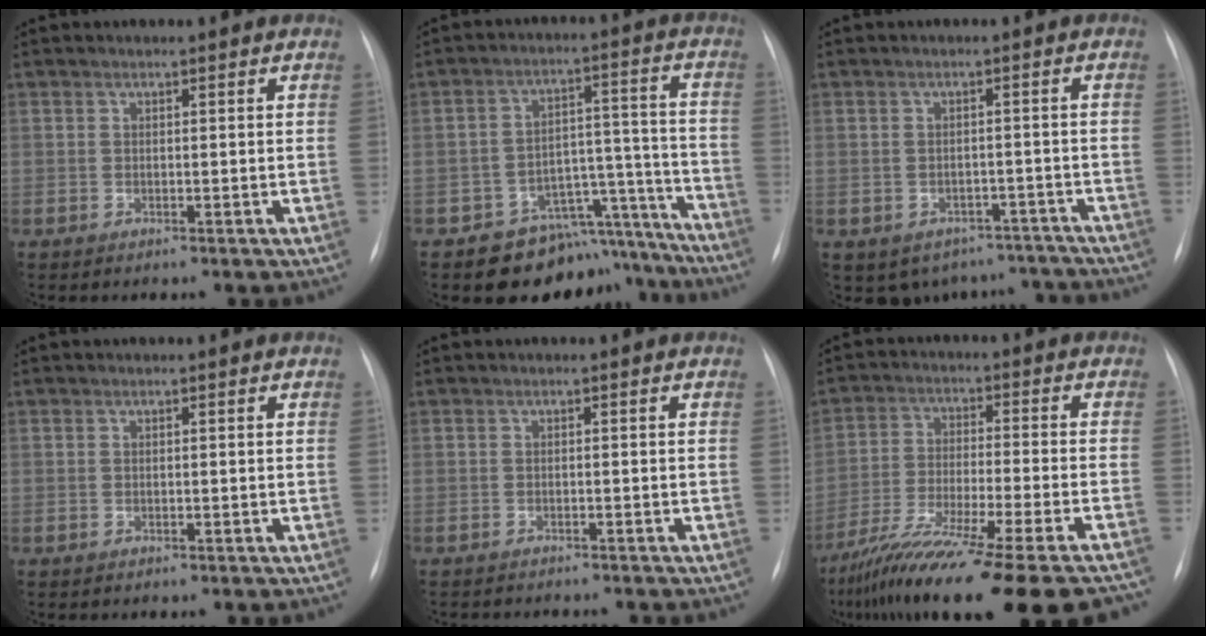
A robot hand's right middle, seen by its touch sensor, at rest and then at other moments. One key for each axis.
{"total": 12.4, "fx": -11.0, "fy": 5.6, "fz": 0.6, "tx": 0.034, "ty": 0.084, "tz": -0.151}
{"total": 10.0, "fx": -8.0, "fy": 5.9, "fz": 1.5, "tx": -0.013, "ty": 0.020, "tz": -0.082}
{"total": 0.0}
{"total": 4.8, "fx": -4.4, "fy": 1.0, "fz": 1.6, "tx": -0.018, "ty": -0.005, "tz": -0.055}
{"total": 24.5, "fx": -20.1, "fy": 0.6, "fz": 14.1, "tx": -0.185, "ty": -0.062, "tz": -0.308}